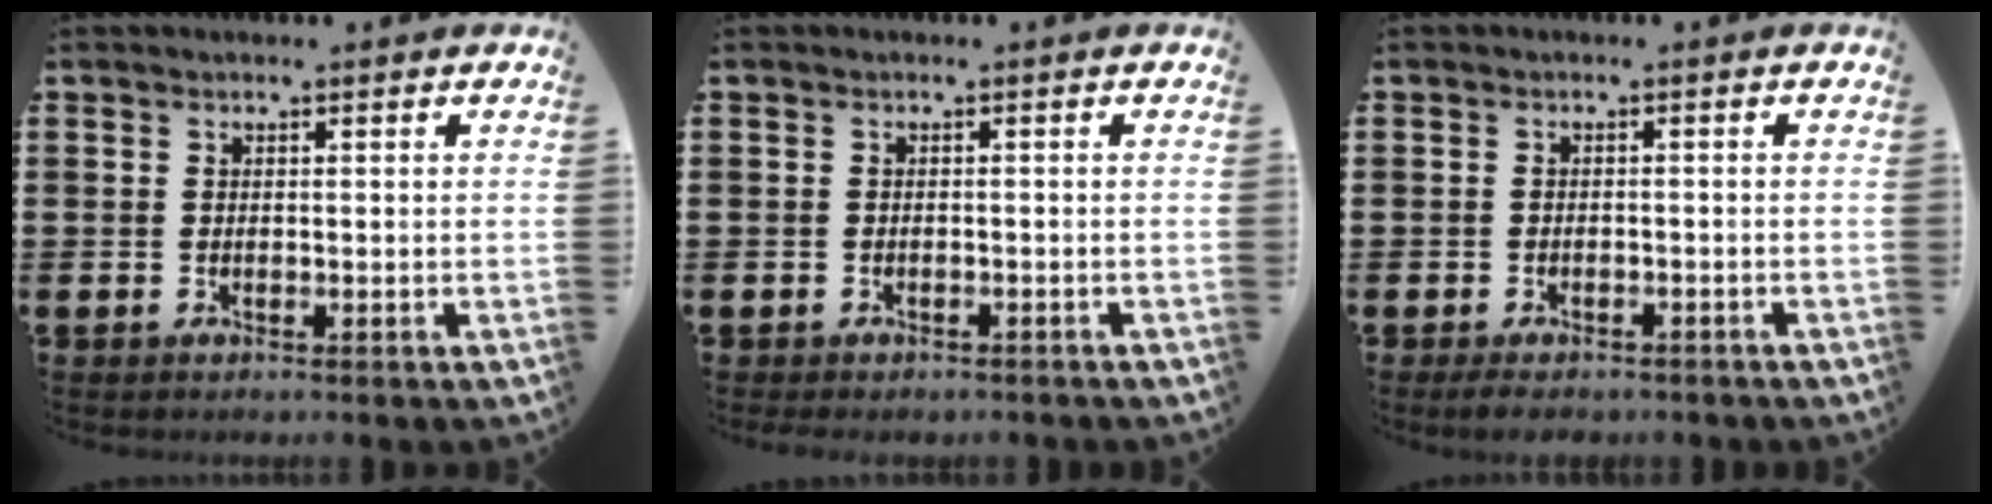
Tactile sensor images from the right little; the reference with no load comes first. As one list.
[{"total": 0.5, "force": [-0.5, 0.2, 0.1], "torque": [-0.004, 0.000, -0.010]}, {"total": 1.4, "force": [-1.2, 0.5, 0.7], "torque": [-0.015, 0.004, -0.024]}]